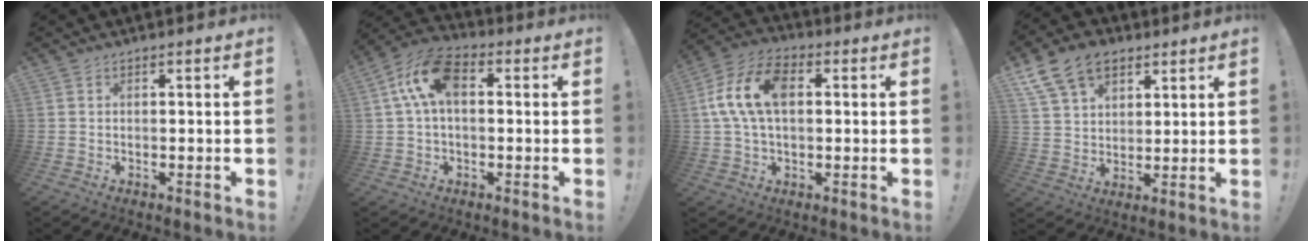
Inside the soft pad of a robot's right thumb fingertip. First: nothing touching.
{"total": 12.3, "force": [2.6, 7.1, 9.7], "torque": [-0.194, 0.008, 0.053]}
{"total": 14.0, "force": [2.1, 8.4, 11.0], "torque": [-0.215, 0.015, 0.040]}
{"total": 13.5, "force": [7.7, 9.1, 6.3], "torque": [-0.103, -0.036, 0.150]}